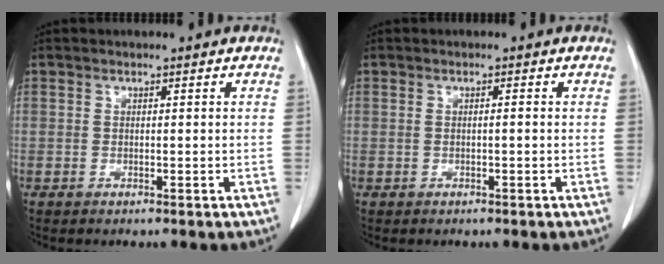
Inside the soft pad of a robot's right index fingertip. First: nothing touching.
{"total": 0.7, "force": [-0.1, 0.0, 0.7], "torque": [-0.015, 0.001, -0.001]}